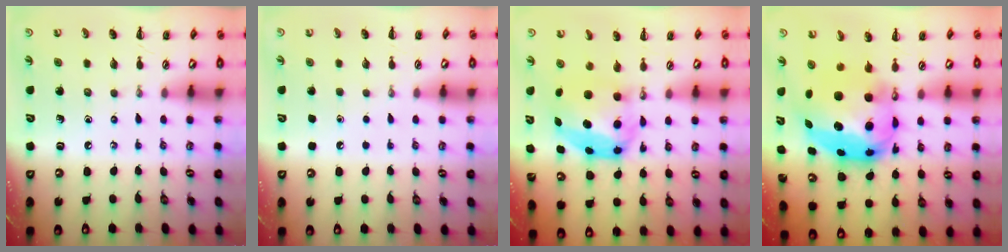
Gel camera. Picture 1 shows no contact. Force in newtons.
{"total": 1.8, "press": 1.7, "slide": 0.1}
{"total": 5.5, "press": 5.5, "slide": 0.5}
{"total": 12.1, "press": 11.8, "slide": 3.0}